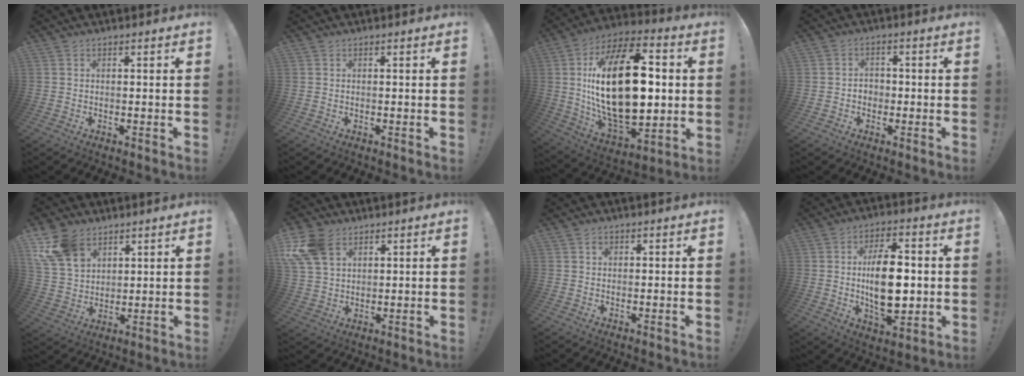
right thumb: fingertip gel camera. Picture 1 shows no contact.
{"total": 0.0}
{"total": 32.7, "force": [2.8, 17.3, 27.6], "torque": [-0.519, -0.012, 0.047]}
{"total": 2.9, "force": [-1.1, 2.3, 1.3], "torque": [-0.015, 0.000, -0.021]}
{"total": 13.7, "force": [7.9, 9.3, 6.3], "torque": [-0.118, -0.038, 0.156]}
{"total": 12.4, "force": [5.7, 8.4, 7.0], "torque": [-0.142, -0.018, 0.115]}
{"total": 0.8, "force": [0.3, 0.7, 0.2], "torque": [0.010, -0.003, 0.002]}
{"total": 16.3, "force": [0.0, 8.5, 13.9], "torque": [-0.240, -0.004, -0.006]}